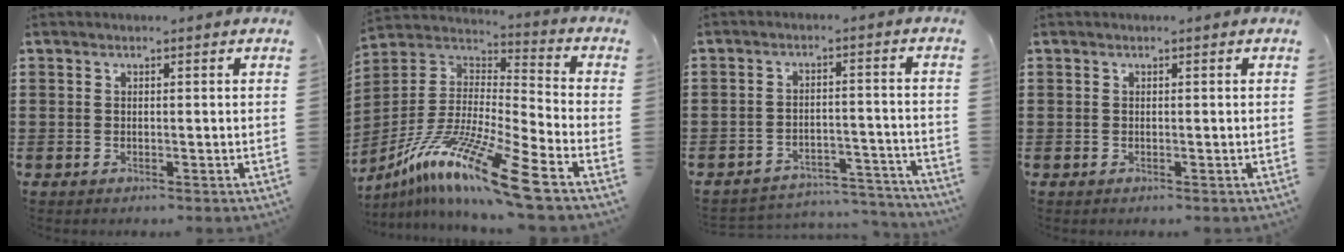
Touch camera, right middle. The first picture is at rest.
{"total": 14.1, "force": [-9.9, 0.3, 10.0], "torque": [-0.209, -0.004, -0.195]}
{"total": 4.3, "force": [-4.2, 0.7, 0.7], "torque": [-0.023, 0.001, -0.090]}
{"total": 0.0}